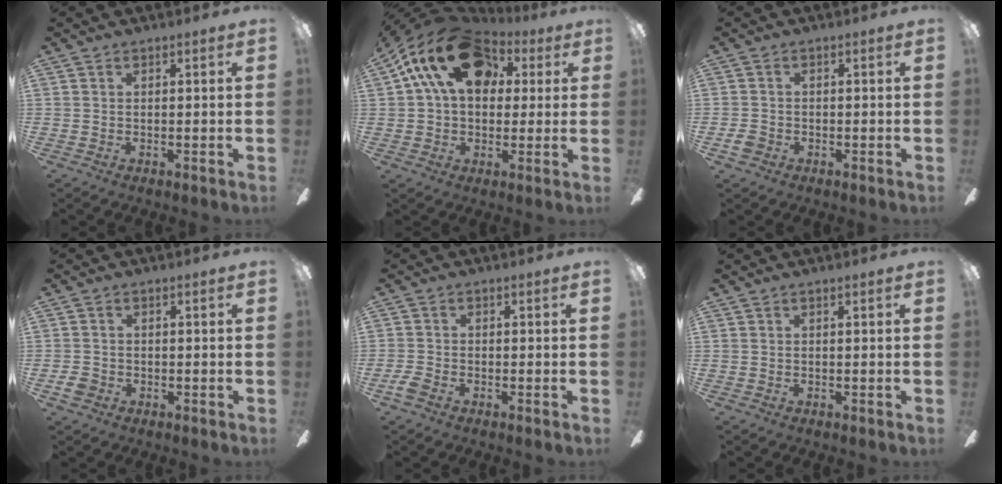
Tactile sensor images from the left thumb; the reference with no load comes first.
{"total": 18.1, "force": [7.2, 12.2, 11.3], "torque": [-0.198, -0.014, 0.129]}
{"total": 2.7, "force": [-1.2, 2.1, 1.3], "torque": [-0.026, 0.007, -0.024]}
{"total": 2.9, "force": [-1.2, 2.3, 1.2], "torque": [-0.025, 0.007, -0.024]}
{"total": 2.7, "force": [-1.6, 1.5, 1.5], "torque": [-0.034, 0.004, -0.031]}
{"total": 0.0}